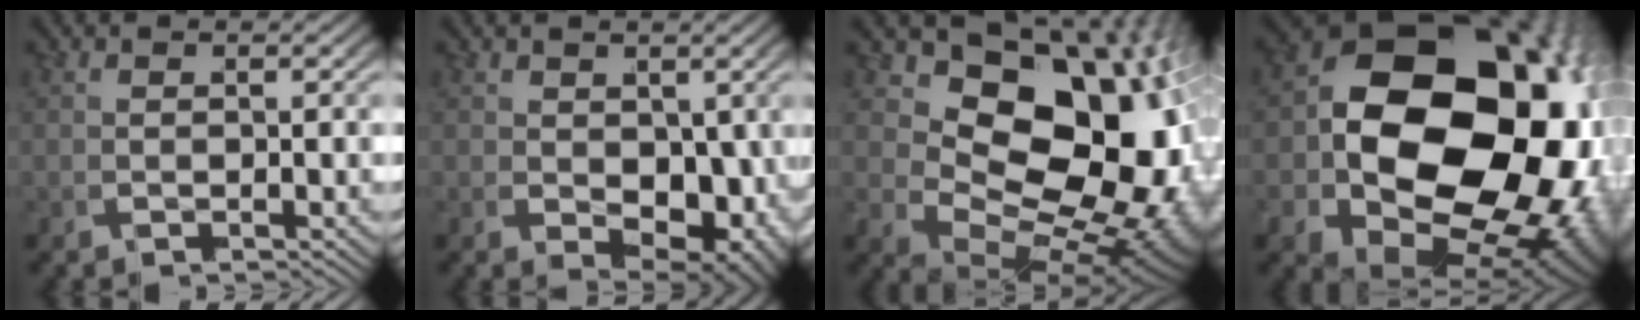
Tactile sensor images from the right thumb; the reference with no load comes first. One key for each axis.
{"total": 6.8, "fx": 0.1, "fy": 4.7, "fz": 5.0, "tx": -0.086, "ty": -0.047, "tz": 0.029}
{"total": 19.1, "fx": 1.1, "fy": 12.9, "fz": 14.0, "tx": -0.217, "ty": -0.074, "tz": 0.052}
{"total": 30.6, "fx": 0.4, "fy": 21.3, "fz": 22.0, "tx": -0.350, "ty": -0.098, "tz": 0.045}